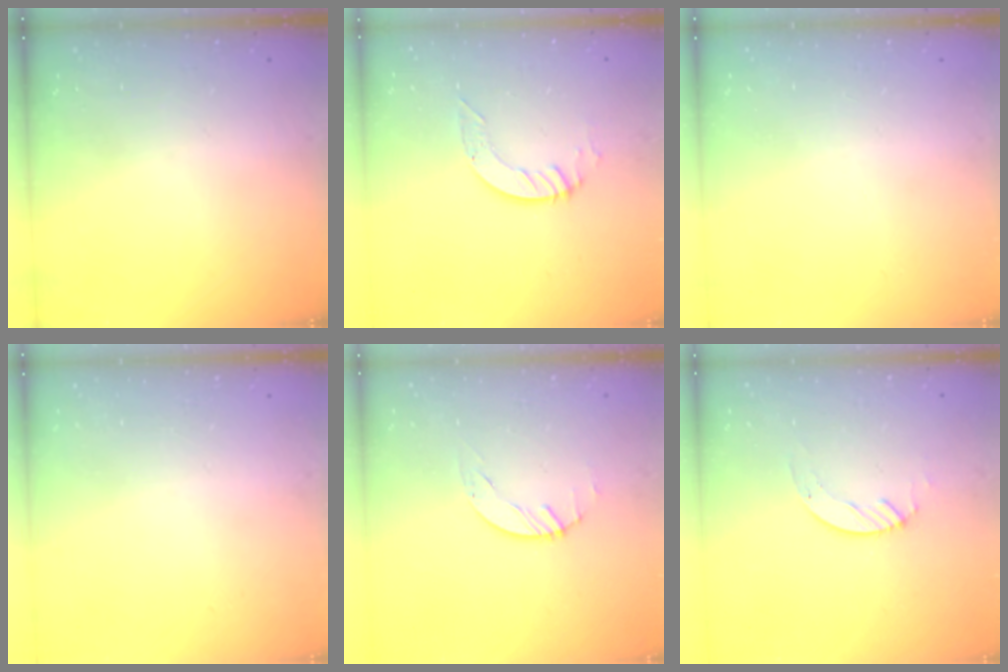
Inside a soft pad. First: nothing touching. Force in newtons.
{"total": 4.0, "press": 4.0, "slide": 0.2}
{"total": 0.0}
{"total": 0.0}
{"total": 1.5, "press": 1.4, "slide": 0.1}
{"total": 2.4, "press": 2.4, "slide": 0.2}